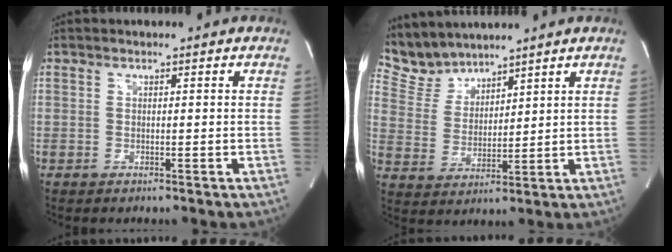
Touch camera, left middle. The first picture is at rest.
{"total": 6.7, "force": [6.5, 1.5, 0.1], "torque": [-0.016, 0.013, 0.150]}